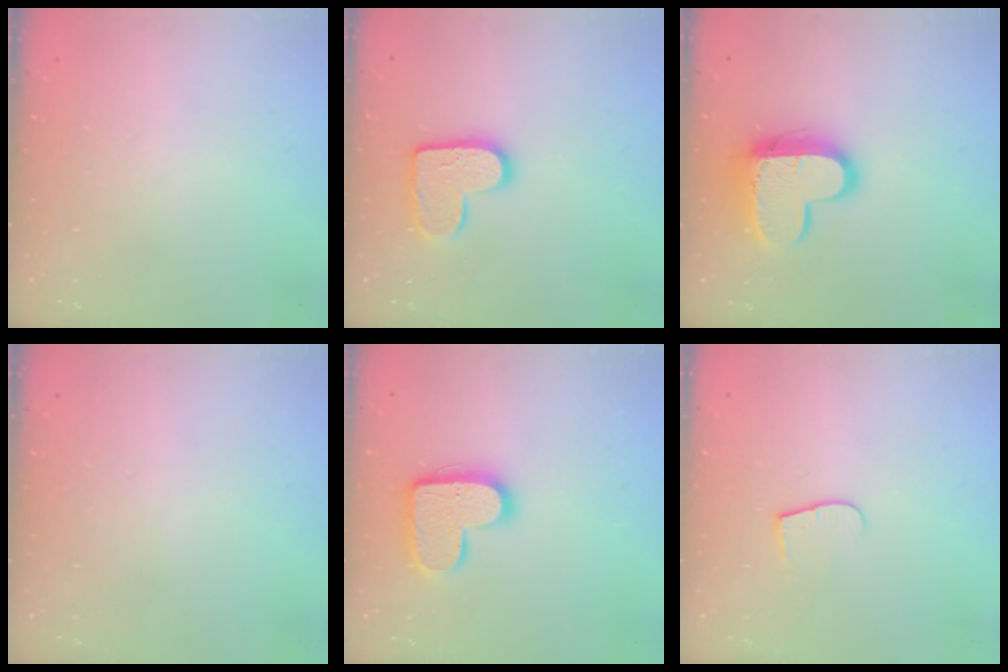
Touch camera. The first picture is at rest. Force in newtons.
{"total": 12.8, "press": 12.8, "slide": 0.8}
{"total": 14.4, "press": 14.4, "slide": 1.0}
{"total": 0.0}
{"total": 14.9, "press": 14.9, "slide": 1.0}
{"total": 5.7, "press": 5.7, "slide": 0.5}